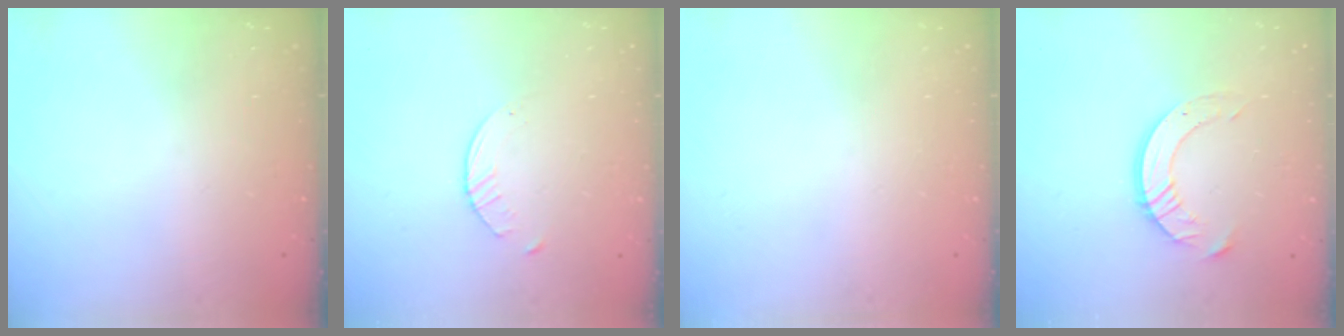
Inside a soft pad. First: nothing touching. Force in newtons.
{"total": 2.0, "press": 2.0, "slide": 0.3}
{"total": 0.0}
{"total": 9.2, "press": 9.2, "slide": 0.7}